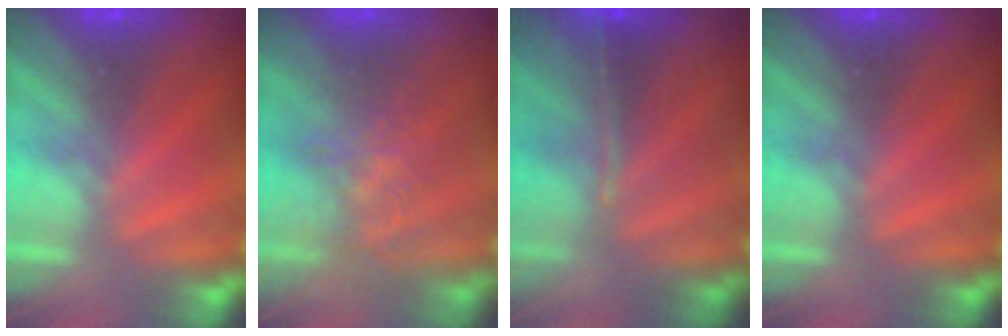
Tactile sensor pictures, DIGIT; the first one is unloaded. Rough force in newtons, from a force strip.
{"total": 4.8}
{"total": 1.3}
{"total": 0.0}